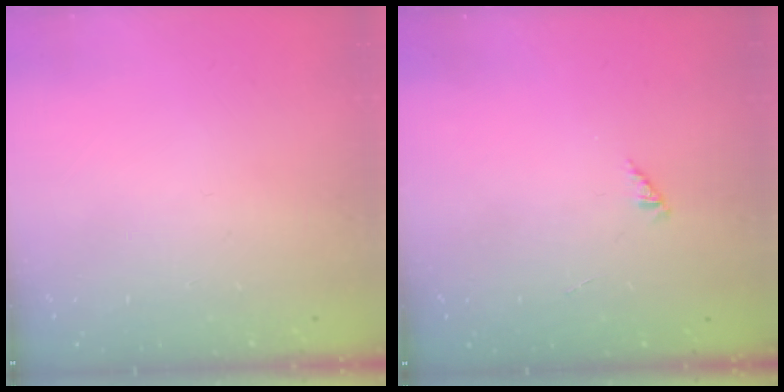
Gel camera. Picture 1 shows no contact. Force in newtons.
{"total": 0.0}